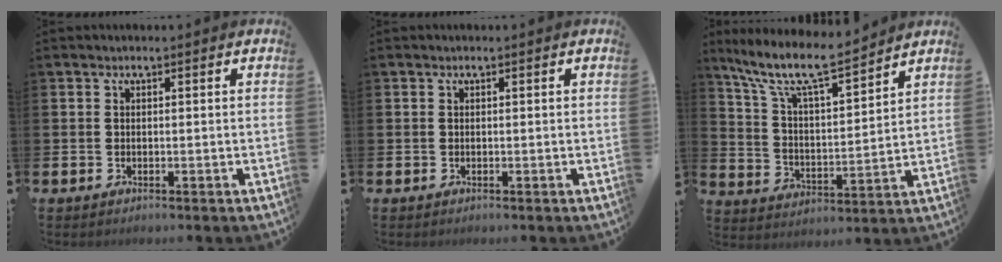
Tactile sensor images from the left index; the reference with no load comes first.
{"total": 0.0}
{"total": 10.1, "force": [8.8, 1.6, 4.7], "torque": [-0.123, -0.053, 0.150]}